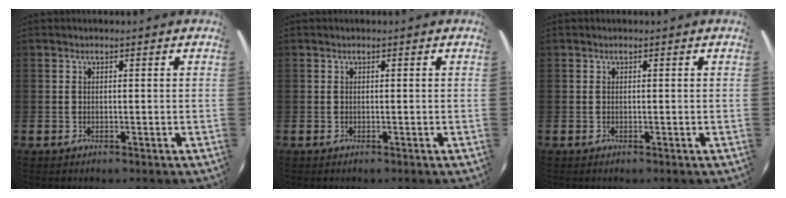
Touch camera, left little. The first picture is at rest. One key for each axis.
{"total": 0.0}
{"total": 0.0}